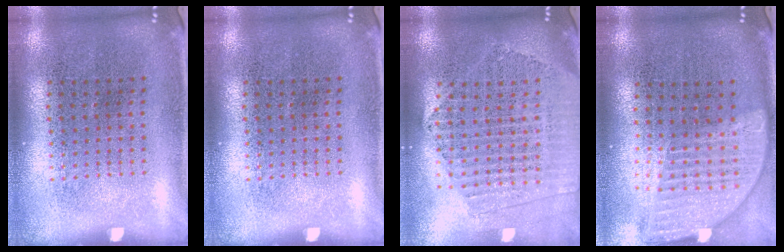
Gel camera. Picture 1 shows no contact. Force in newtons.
{"total": 0.0}
{"total": 2.0, "press": 1.8, "slide": 0.9}
{"total": 2.0, "press": 1.6, "slide": 1.2}